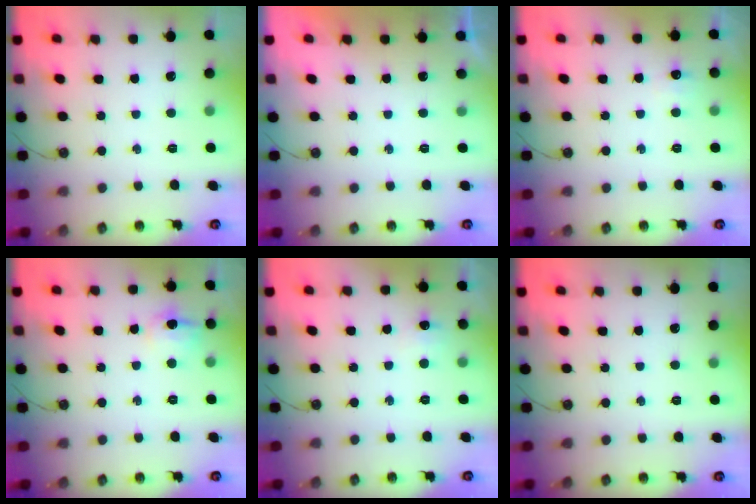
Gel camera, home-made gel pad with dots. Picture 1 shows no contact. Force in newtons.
{"total": 0.0}
{"total": 4.9, "press": 4.8, "slide": 1.0}
{"total": 9.6, "press": 9.6, "slide": 0.9}
{"total": 5.3, "press": 5.2, "slide": 0.7}
{"total": 0.0}